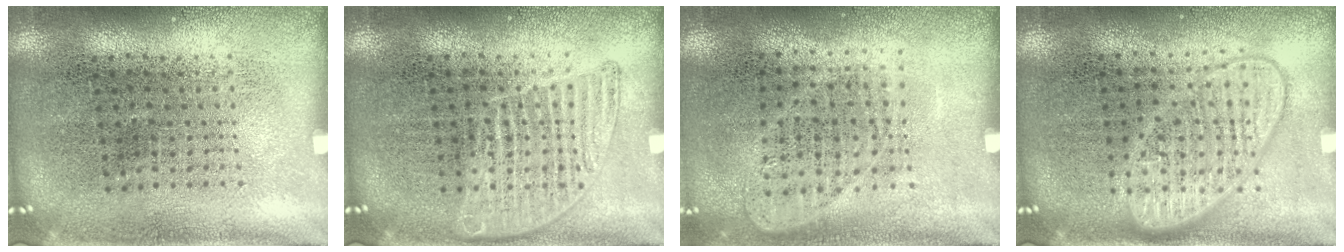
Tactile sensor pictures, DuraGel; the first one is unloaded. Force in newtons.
{"total": 1.7, "press": 1.7, "slide": 0.3}
{"total": 1.0, "press": 0.9, "slide": 0.3}
{"total": 2.1, "press": 2.1, "slide": 0.3}